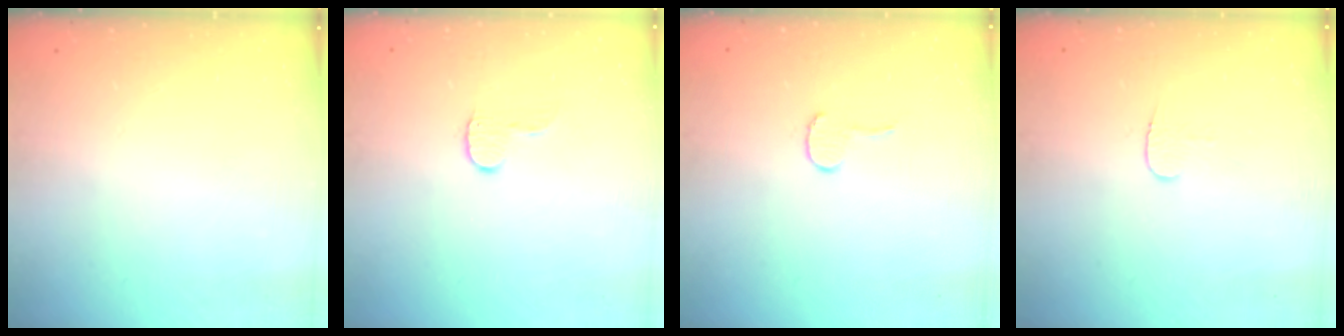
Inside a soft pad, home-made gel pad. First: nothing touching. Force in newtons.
{"total": 4.6, "press": 4.6, "slide": 0.4}
{"total": 3.9, "press": 3.9, "slide": 0.3}
{"total": 4.0, "press": 4.0, "slide": 0.4}